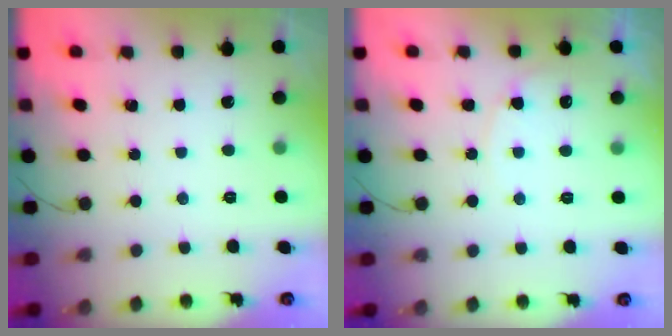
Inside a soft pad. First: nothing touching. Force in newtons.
{"total": 6.1, "press": 6.0, "slide": 0.7}